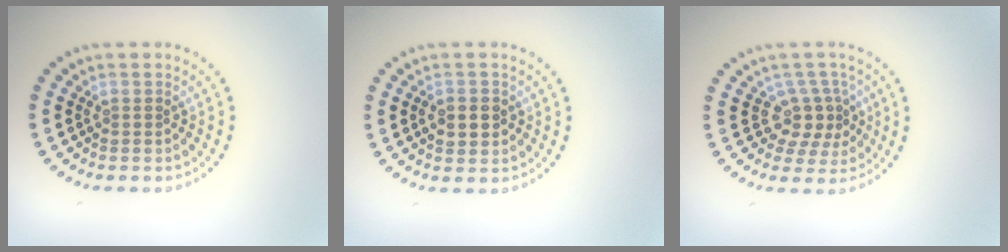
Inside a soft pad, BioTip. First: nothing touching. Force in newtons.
{"total": 2.4, "press": 2.3, "slide": 0.3}
{"total": 3.0, "press": 2.2, "slide": 2.1}